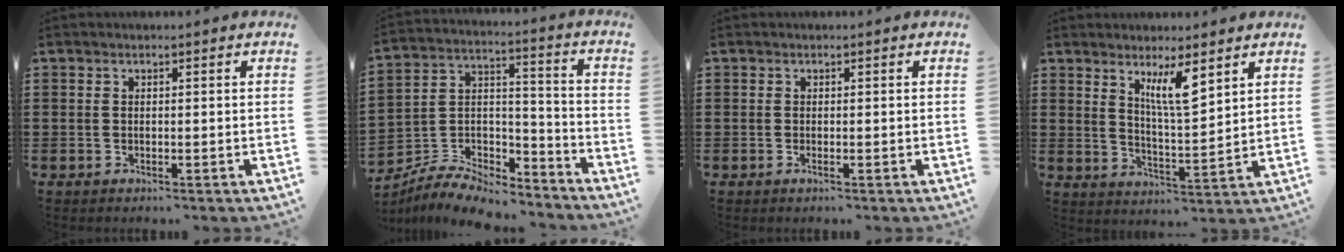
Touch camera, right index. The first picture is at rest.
{"total": 8.2, "force": [-7.7, 2.1, 2.0], "torque": [-0.039, 0.017, -0.151]}
{"total": 0.5, "force": [-0.1, -0.1, 0.5], "torque": [-0.009, -0.005, -0.001]}
{"total": 6.6, "force": [4.0, 1.3, 5.1], "torque": [-0.101, -0.007, 0.067]}